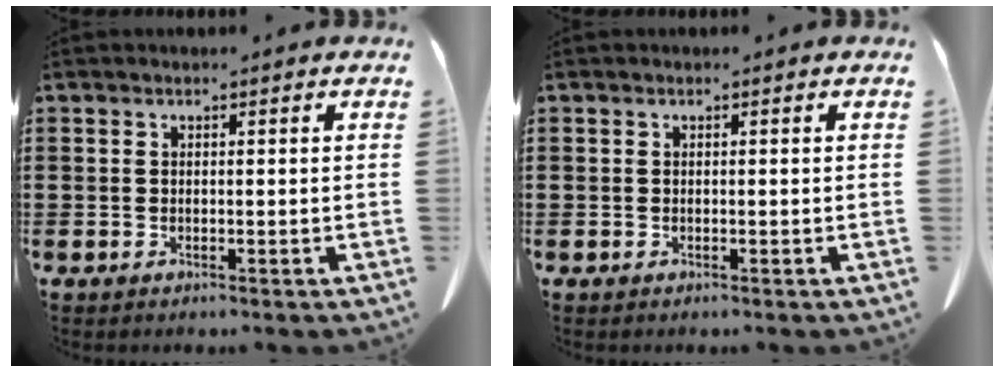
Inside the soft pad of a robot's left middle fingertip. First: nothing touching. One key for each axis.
{"total": 0.0}